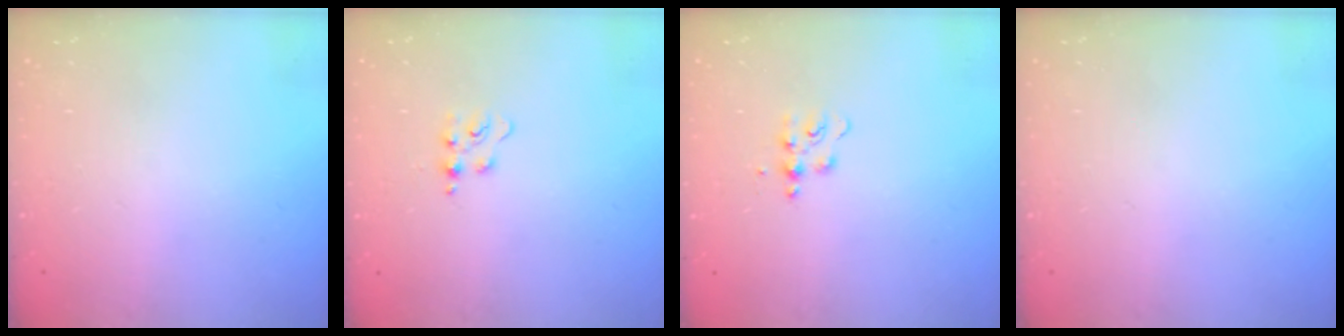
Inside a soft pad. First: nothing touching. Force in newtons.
{"total": 3.8, "press": 3.7, "slide": 0.5}
{"total": 6.1, "press": 6.1, "slide": 0.6}
{"total": 0.0}